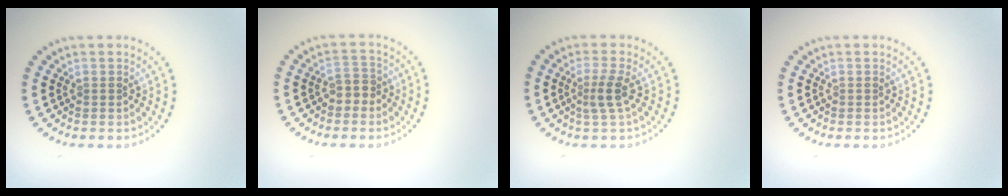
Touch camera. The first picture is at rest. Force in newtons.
{"total": 2.0, "press": 1.7, "slide": 0.9}
{"total": 1.9, "press": 1.4, "slide": 1.3}
{"total": 0.0}